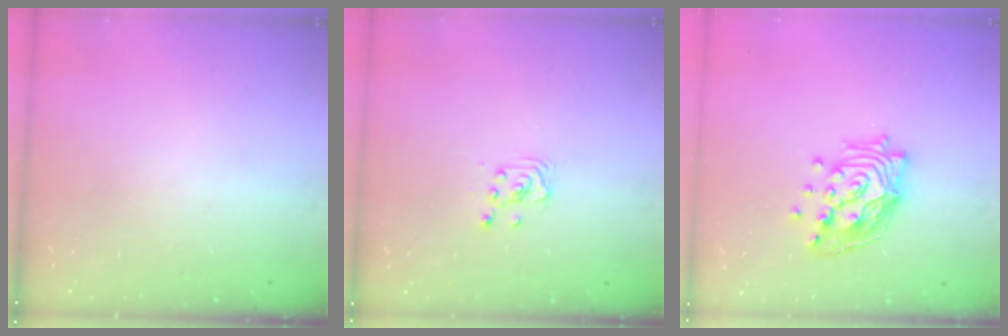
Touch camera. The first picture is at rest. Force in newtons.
{"total": 2.6, "press": 2.6, "slide": 0.2}
{"total": 17.0, "press": 16.1, "slide": 5.5}